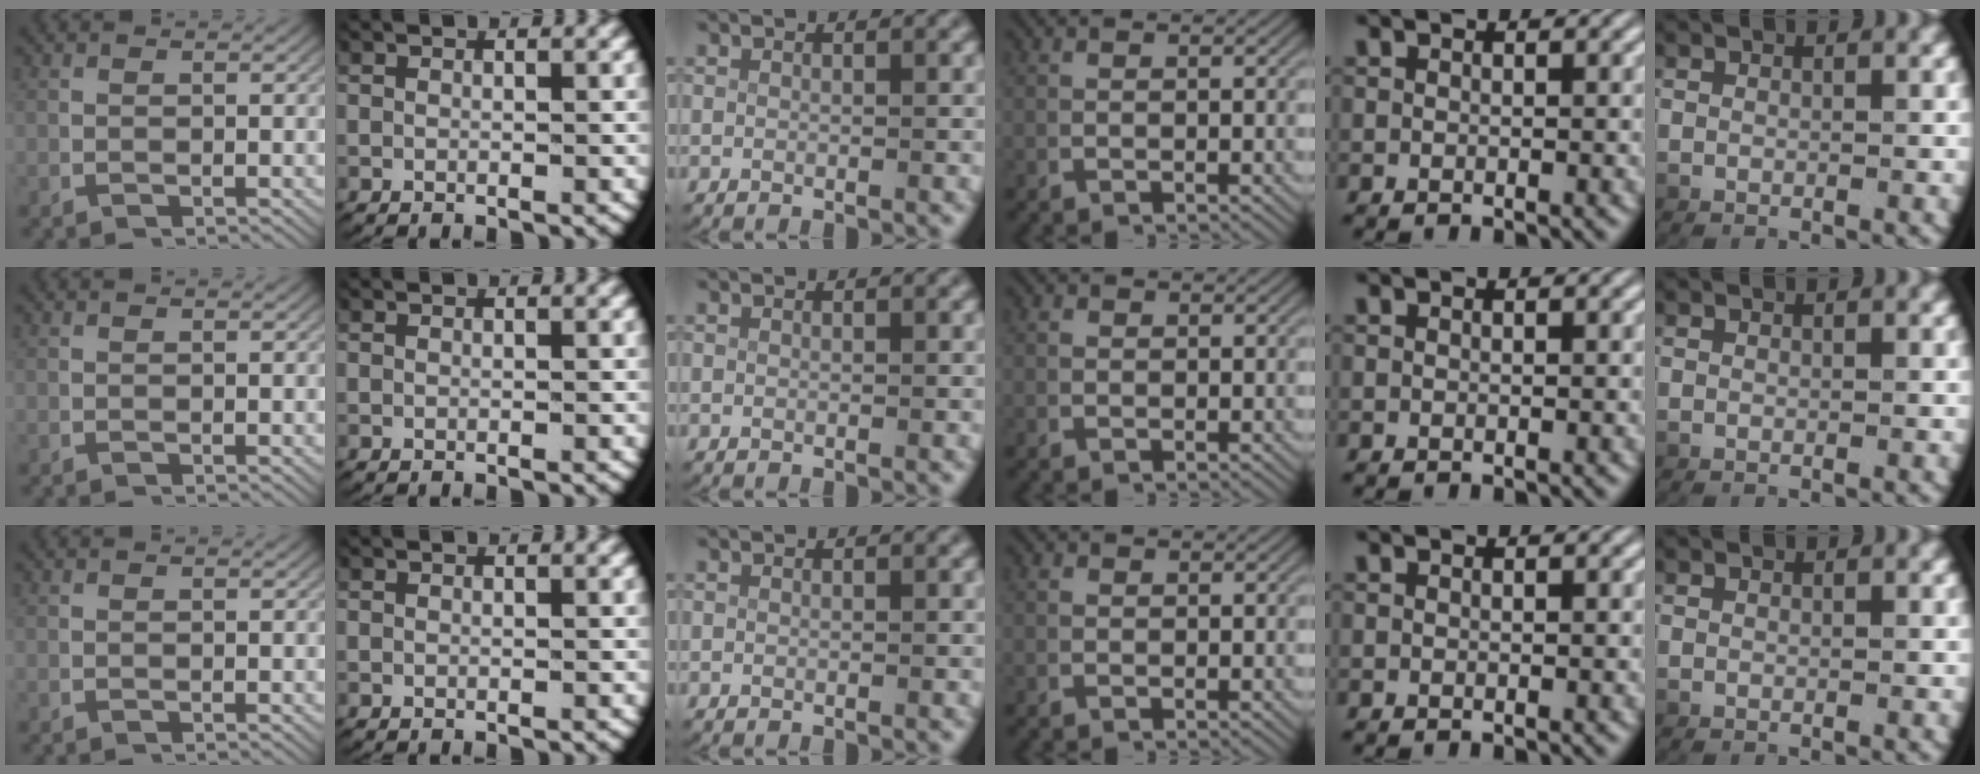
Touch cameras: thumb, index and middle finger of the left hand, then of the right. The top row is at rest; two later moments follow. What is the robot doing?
{"motion": "lift_and_place", "object": "paper towel"}